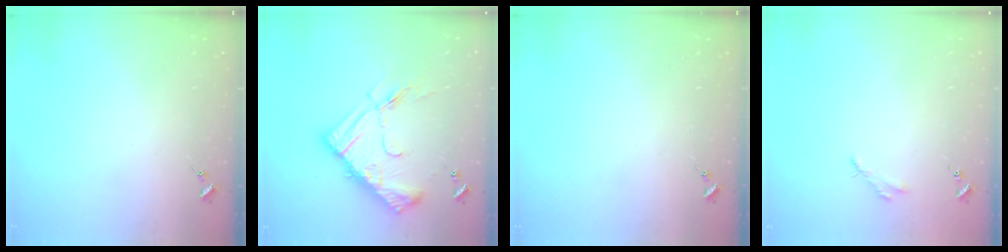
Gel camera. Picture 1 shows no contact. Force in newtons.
{"total": 16.6, "press": 16.6, "slide": 1.1}
{"total": 0.0}
{"total": 2.5, "press": 2.5, "slide": 0.2}